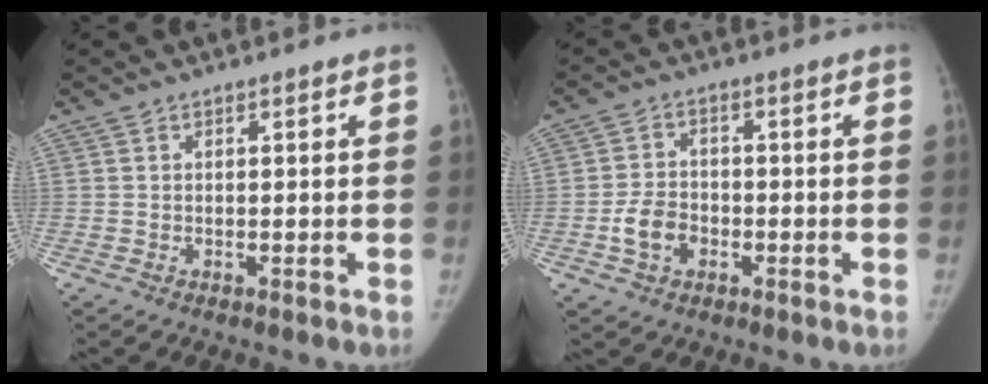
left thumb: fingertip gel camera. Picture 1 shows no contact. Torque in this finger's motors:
{"motor_torque": [0.78, 0.78, 0.24, -0.77, 0.08]}